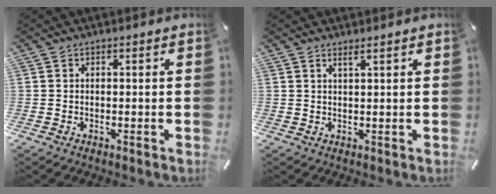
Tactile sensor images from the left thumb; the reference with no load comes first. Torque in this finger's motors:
{"motor_torque": [-0.08, 0.14, -0.02, -0.06, -0.08]}